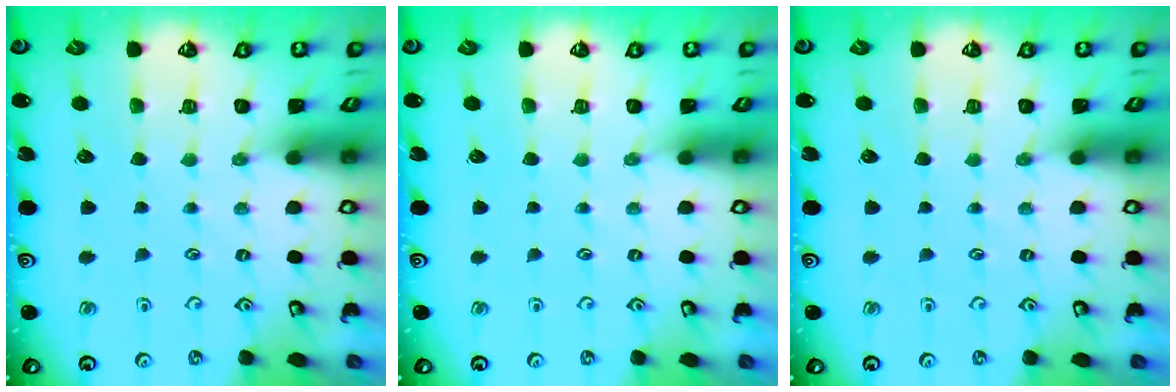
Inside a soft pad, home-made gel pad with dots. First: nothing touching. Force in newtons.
{"total": 0.0}
{"total": 0.0}